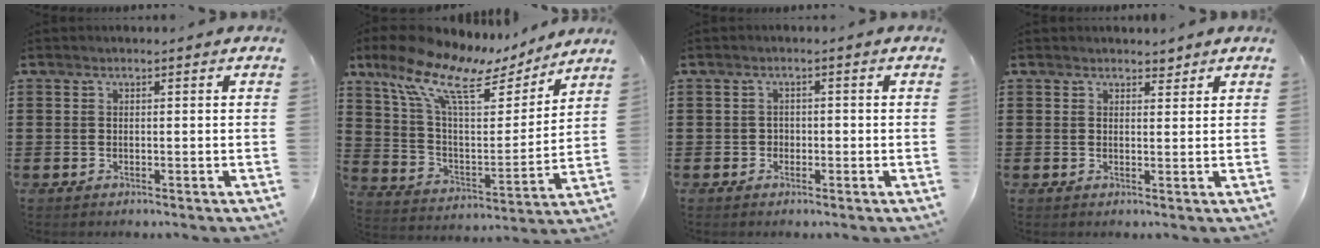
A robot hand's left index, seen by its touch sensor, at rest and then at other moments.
{"total": 13.0, "force": [9.4, 3.7, 8.2], "torque": [-0.201, -0.056, 0.159]}
{"total": 1.1, "force": [-0.2, 1.0, 0.4], "torque": [-0.012, 0.003, -0.006]}
{"total": 2.0, "force": [1.8, 0.9, 0.4], "torque": [-0.003, 0.001, 0.033]}